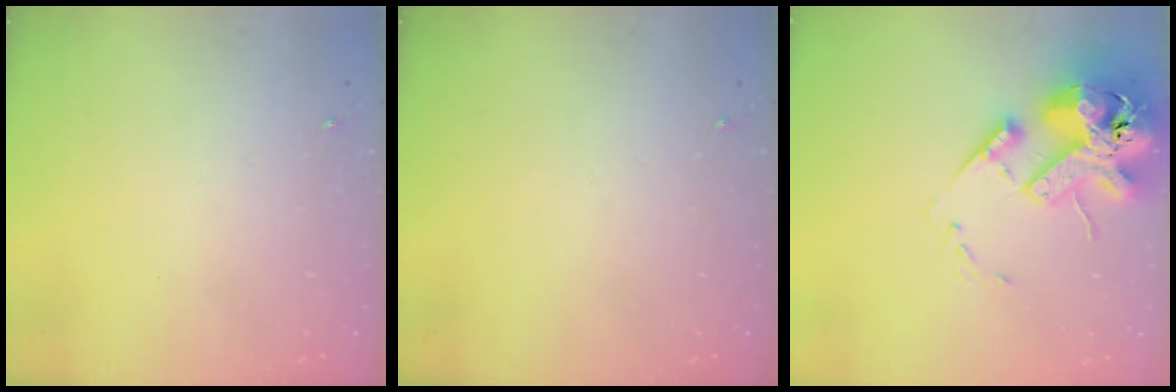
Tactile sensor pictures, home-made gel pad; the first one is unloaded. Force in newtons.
{"total": 0.0}
{"total": 18.6, "press": 18.4, "slide": 3.2}